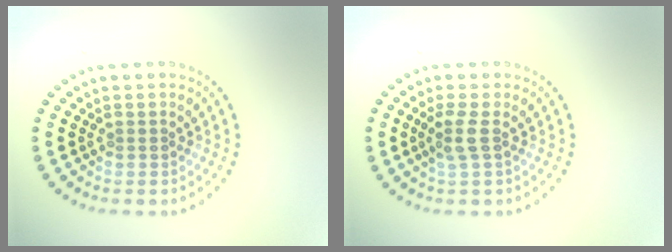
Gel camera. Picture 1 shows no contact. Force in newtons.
{"total": 1.8, "press": 1.5, "slide": 1.0}